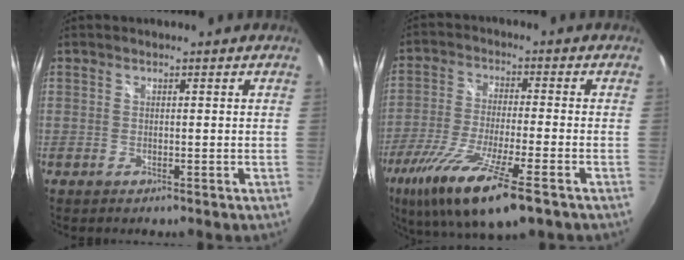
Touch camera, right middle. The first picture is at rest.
{"total": 16.7, "force": [-9.8, 2.9, 13.3], "torque": [-0.269, -0.058, -0.181]}